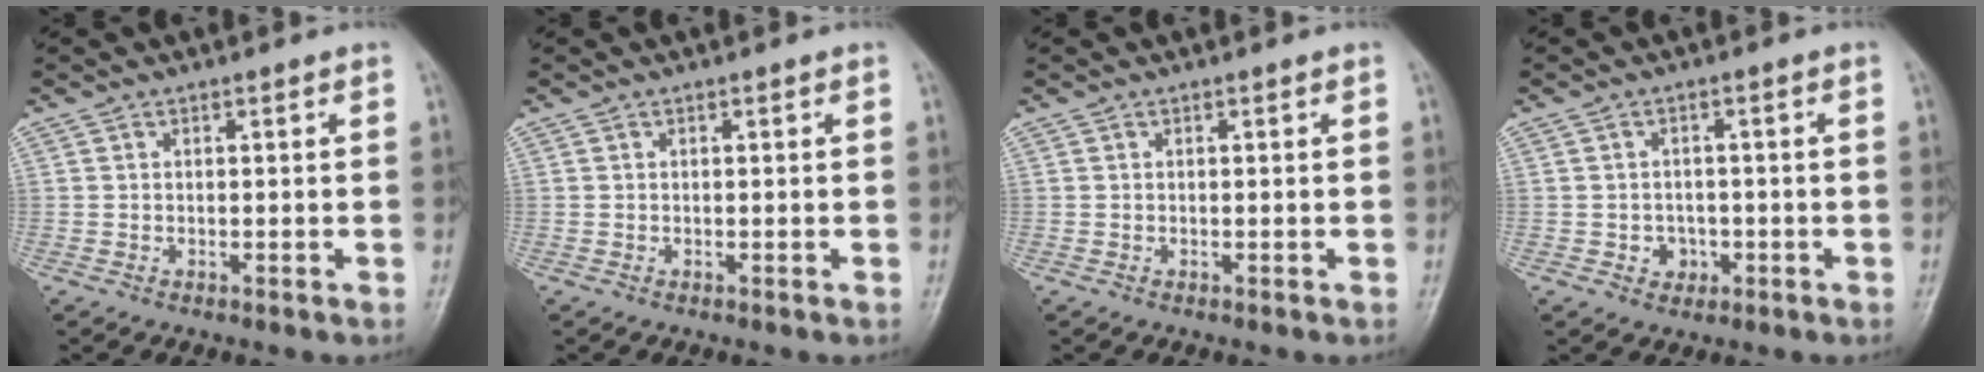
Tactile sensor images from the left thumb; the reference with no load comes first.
{"total": 0.0}
{"total": 0.0}
{"total": 3.1, "force": [-1.1, 2.7, 1.0], "torque": [0.005, 0.008, -0.014]}